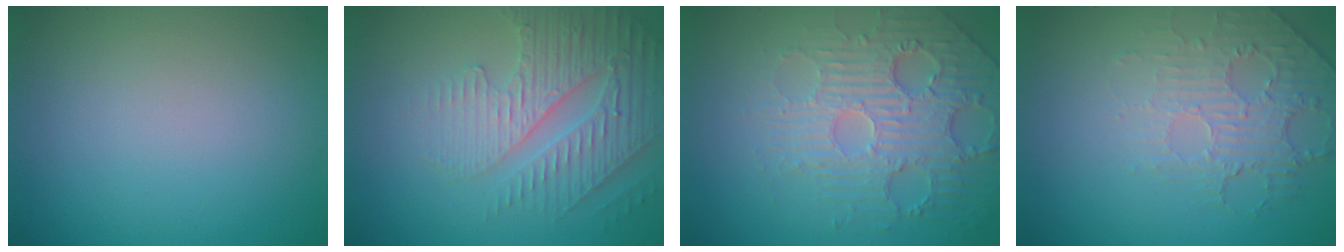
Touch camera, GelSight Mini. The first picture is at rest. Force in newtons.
{"total": 4.3, "press": 4.1, "slide": 1.4}
{"total": 4.8, "press": 4.3, "slide": 2.2}
{"total": 2.3, "press": 1.5, "slide": 1.7}